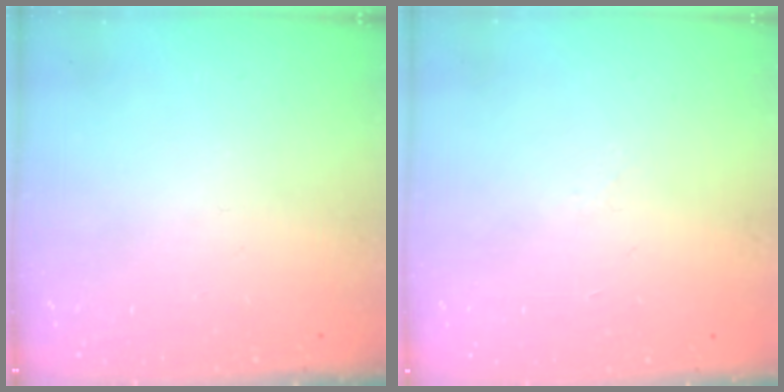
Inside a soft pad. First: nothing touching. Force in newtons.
{"total": 2.0, "press": 1.9, "slide": 0.5}